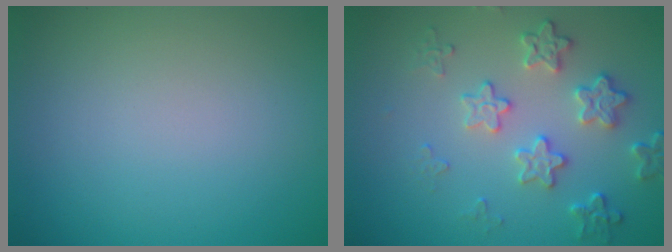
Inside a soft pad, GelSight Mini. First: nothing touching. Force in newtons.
{"total": 3.9, "press": 3.4, "slide": 1.9}